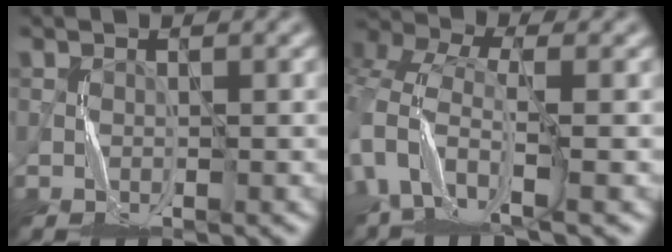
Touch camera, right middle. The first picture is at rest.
{"total": 7.4, "force": [-2.2, 4.3, 5.6], "torque": [-0.130, -0.015, -0.049]}